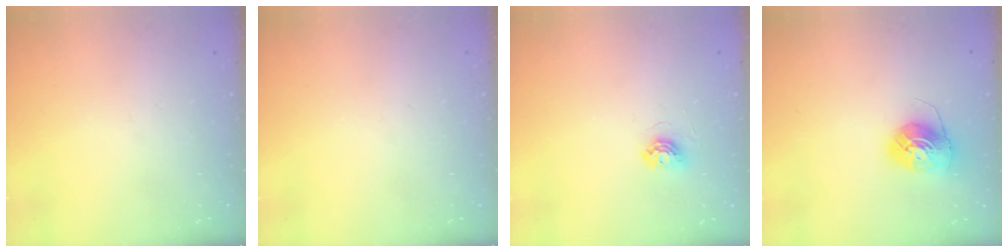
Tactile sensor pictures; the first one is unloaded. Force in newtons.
{"total": 0.0}
{"total": 5.4, "press": 5.4, "slide": 0.3}
{"total": 8.1, "press": 8.1, "slide": 0.5}